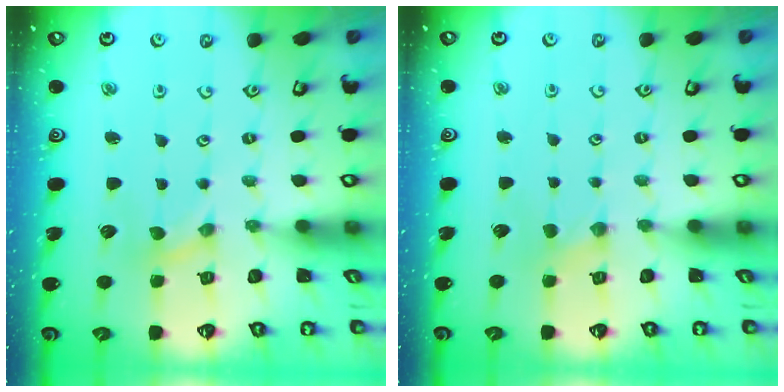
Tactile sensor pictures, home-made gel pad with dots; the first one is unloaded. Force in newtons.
{"total": 0.0}